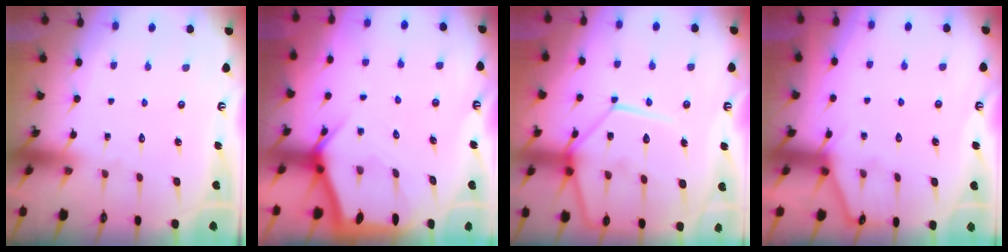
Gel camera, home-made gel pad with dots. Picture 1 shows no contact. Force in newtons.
{"total": 5.3, "press": 5.3, "slide": 0.6}
{"total": 17.9, "press": 17.8, "slide": 1.6}
{"total": 3.2, "press": 3.2, "slide": 0.5}